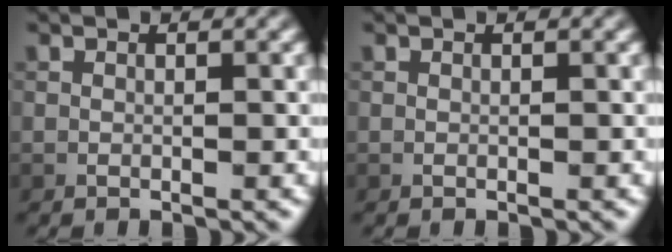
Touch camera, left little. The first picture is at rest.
{"total": 0.0}